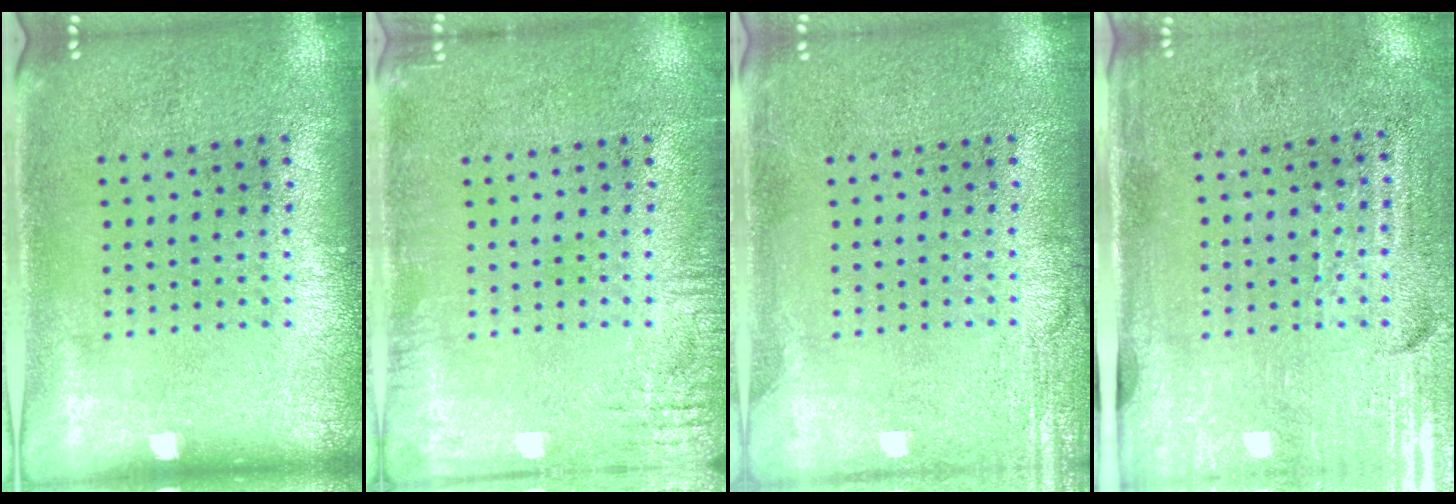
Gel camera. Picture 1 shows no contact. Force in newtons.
{"total": 2.3, "press": 2.3, "slide": 0.3}
{"total": 2.6, "press": 2.6, "slide": 0.3}
{"total": 3.4, "press": 3.1, "slide": 1.3}